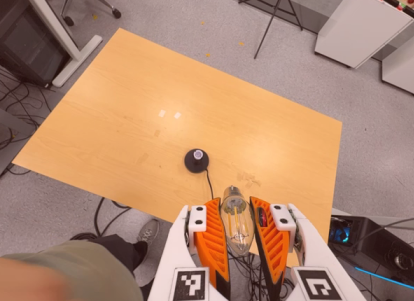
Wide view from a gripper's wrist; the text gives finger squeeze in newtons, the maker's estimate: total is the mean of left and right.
{"total": 21.1, "left": 23.4, "right": 18.9}